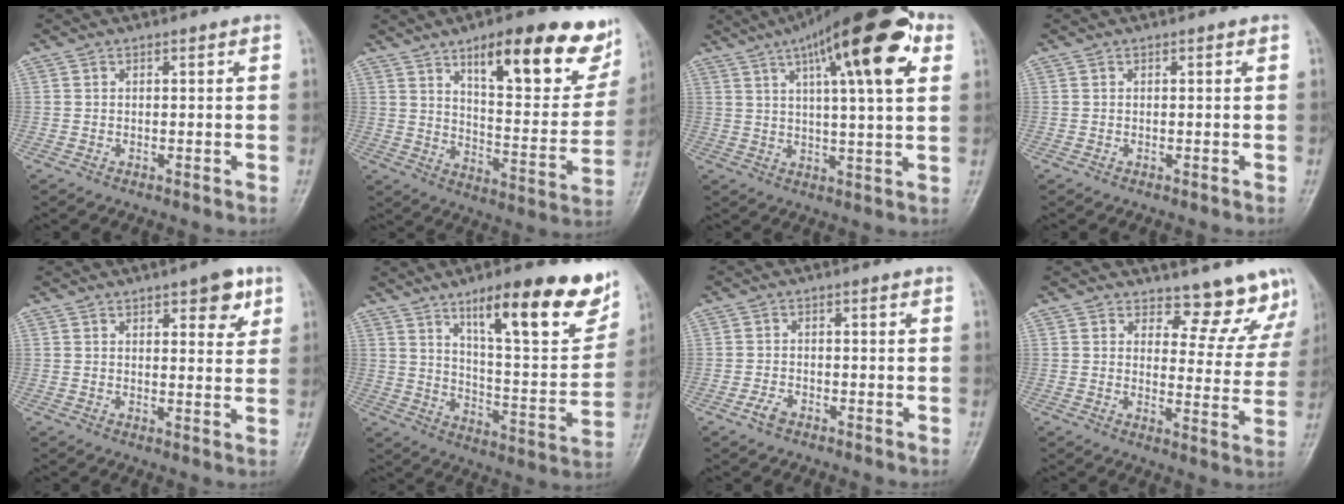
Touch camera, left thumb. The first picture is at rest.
{"total": 22.0, "force": [13.1, 7.5, 15.9], "torque": [-0.169, -0.055, 0.192]}
{"total": 20.9, "force": [9.1, 5.4, 18.0], "torque": [-0.259, -0.001, 0.135]}
{"total": 0.0}
{"total": 6.3, "force": [3.4, 2.5, 4.6], "torque": [-0.039, -0.015, 0.040]}
{"total": 20.2, "force": [12.5, 5.4, 15.0], "torque": [-0.174, -0.062, 0.195]}
{"total": 2.1, "force": [-1.4, 1.1, 1.2], "torque": [-0.027, 0.006, -0.028]}
{"total": 10.3, "force": [9.4, 4.0, 0.9], "torque": [0.036, -0.076, 0.098]}